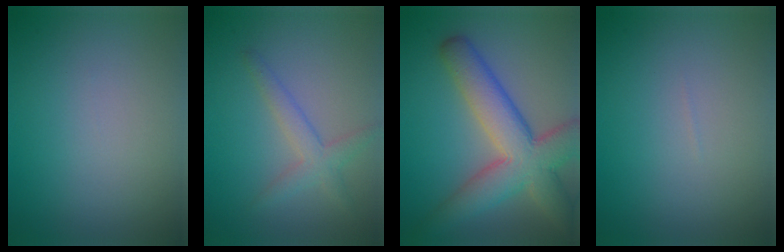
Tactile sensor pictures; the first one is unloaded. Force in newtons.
{"total": 2.4, "press": 2.4, "slide": 0.2}
{"total": 8.6, "press": 8.6, "slide": 0.6}
{"total": 0.0}